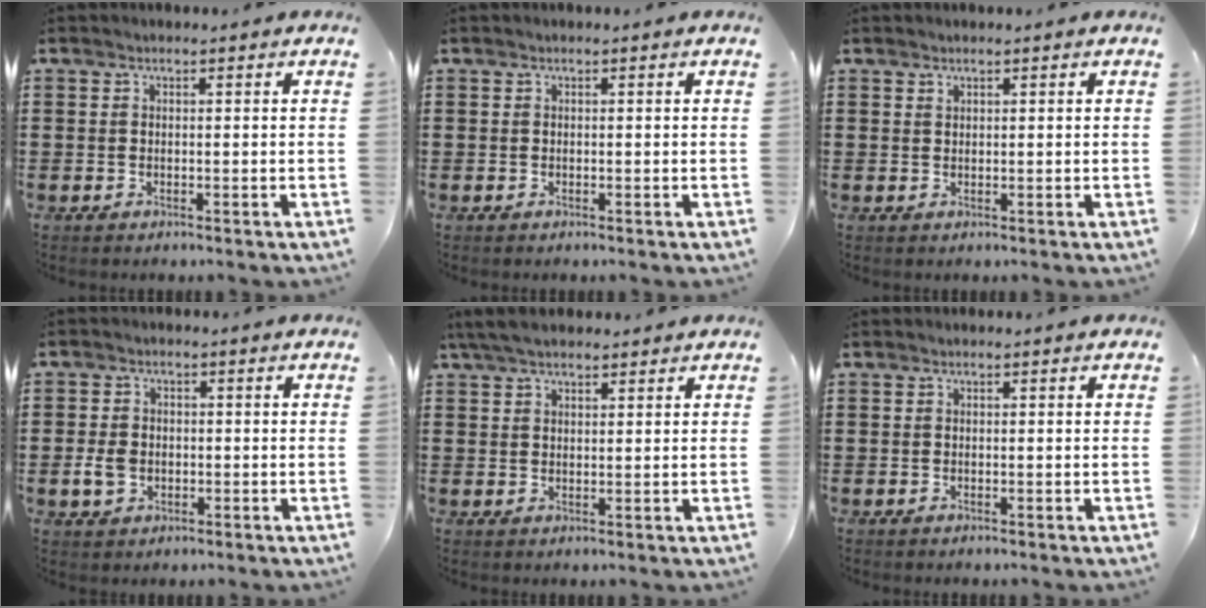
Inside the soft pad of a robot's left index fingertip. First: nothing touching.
{"total": 0.0}
{"total": 0.7, "force": [0.6, 0.3, 0.3], "torque": [-0.007, 0.002, 0.011]}
{"total": 3.8, "force": [-0.7, 3.0, 2.3], "torque": [-0.060, -0.001, -0.017]}
{"total": 3.9, "force": [3.1, 1.2, 2.2], "torque": [-0.049, 0.003, 0.057]}
{"total": 0.0}